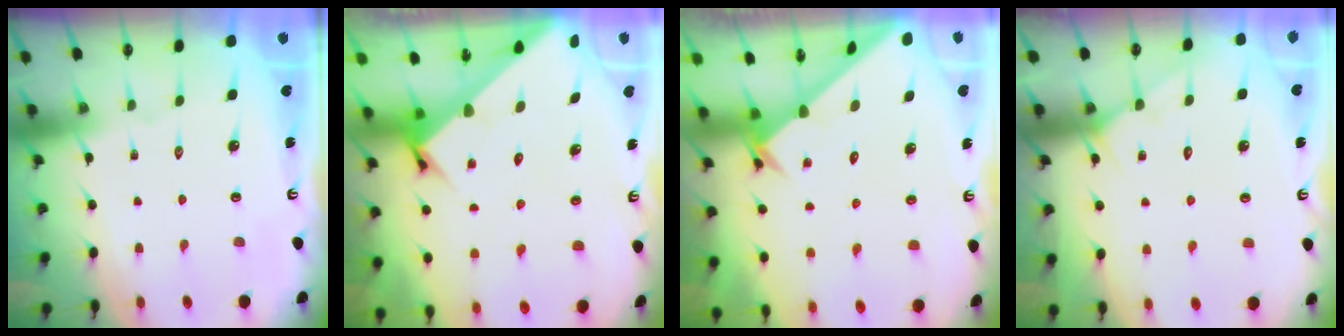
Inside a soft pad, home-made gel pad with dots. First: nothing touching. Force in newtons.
{"total": 3.6, "press": 3.6, "slide": 0.2}
{"total": 2.6, "press": 2.6, "slide": 0.2}
{"total": 4.4, "press": 4.4, "slide": 0.3}